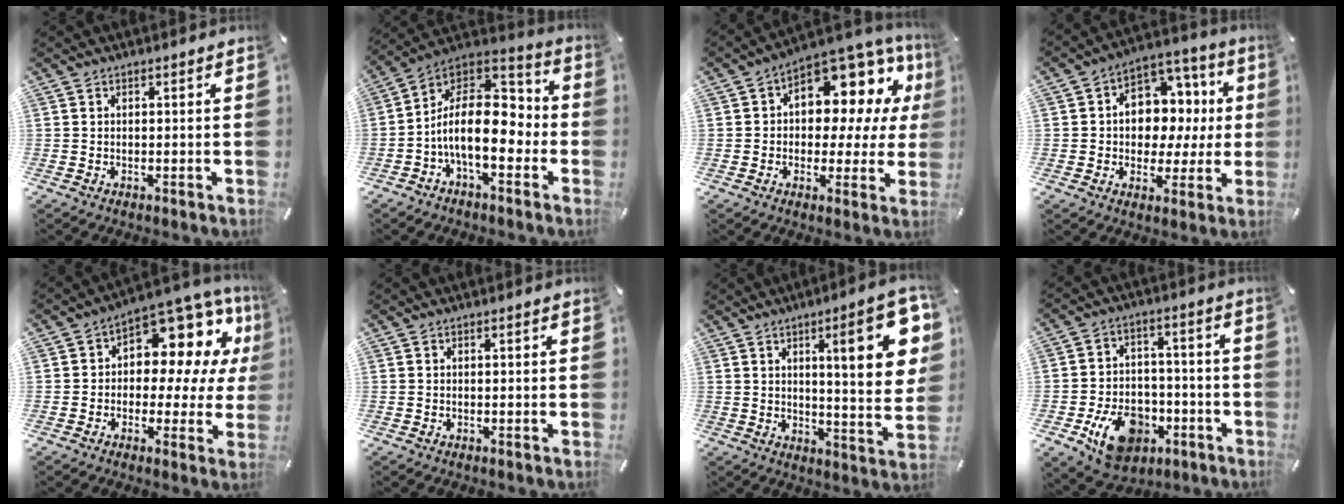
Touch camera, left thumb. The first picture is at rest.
{"total": 17.0, "force": [-3.5, 9.6, 13.5], "torque": [-0.242, 0.003, -0.059]}
{"total": 11.3, "force": [4.9, 7.5, 6.9], "torque": [-0.089, -0.058, 0.084]}
{"total": 11.7, "force": [1.0, 10.0, 6.0], "torque": [-0.081, -0.013, 0.026]}
{"total": 10.9, "force": [4.9, 6.9, 6.8], "torque": [-0.097, -0.054, 0.084]}
{"total": 0.6, "force": [0.0, 0.1, 0.6], "torque": [-0.010, -0.001, 0.000]}
{"total": 18.1, "force": [6.6, 4.1, 16.4], "torque": [-0.237, -0.030, 0.089]}
{"total": 13.9, "force": [-6.3, 9.8, 7.7], "torque": [-0.115, 0.043, -0.102]}